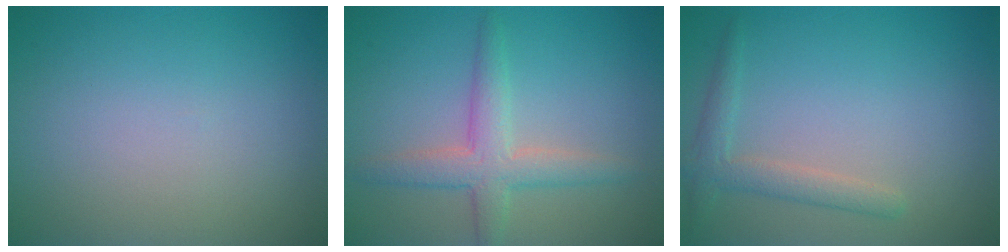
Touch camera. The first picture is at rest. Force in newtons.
{"total": 3.7, "press": 3.7, "slide": 0.2}
{"total": 2.3, "press": 2.2, "slide": 0.2}